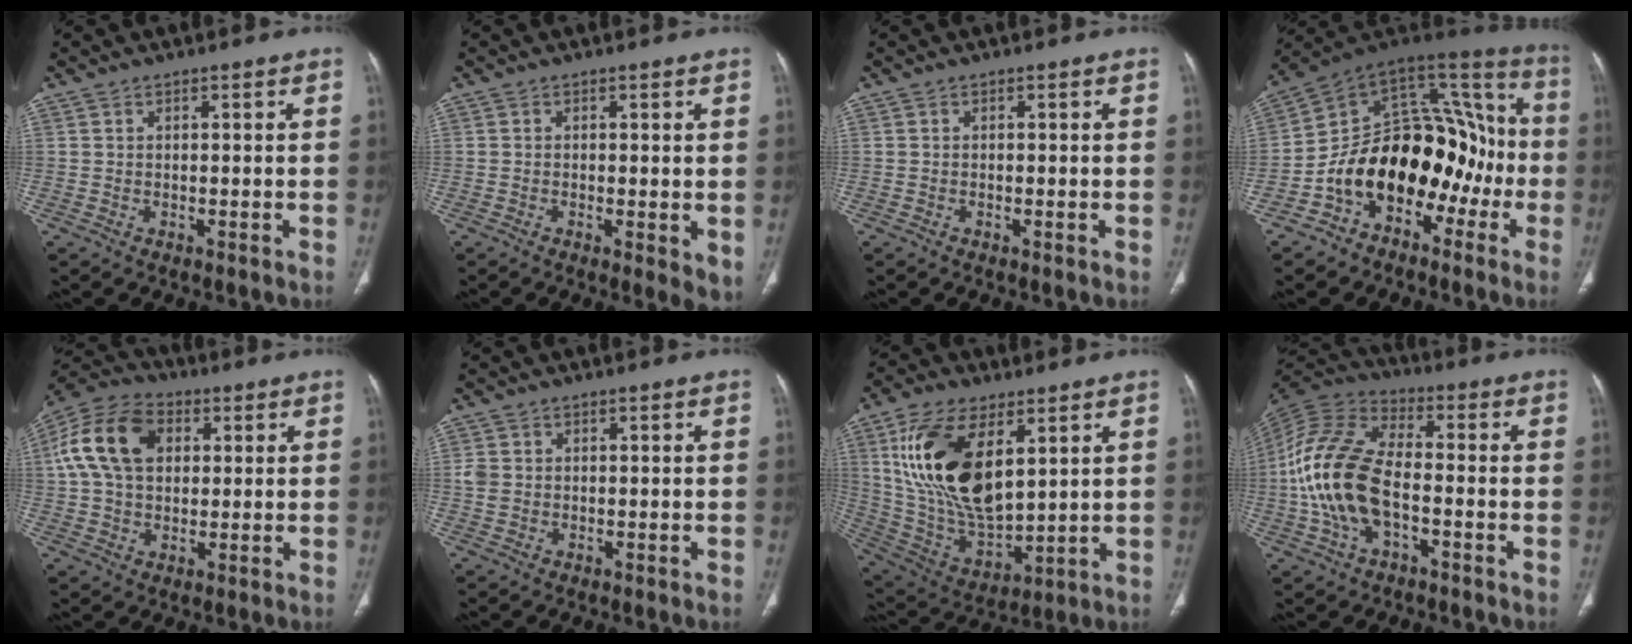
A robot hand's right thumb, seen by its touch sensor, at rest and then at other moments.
{"total": 4.2, "force": [-0.5, 1.5, 3.9], "torque": [-0.053, -0.012, -0.011]}
{"total": 0.0}
{"total": 22.0, "force": [-7.0, 14.4, 15.1], "torque": [-0.178, 0.112, -0.113]}
{"total": 14.9, "force": [3.3, 10.4, 10.3], "torque": [-0.183, 0.019, 0.050]}
{"total": 2.4, "force": [0.1, 2.0, 1.2], "torque": [-0.025, 0.003, 0.004]}
{"total": 21.4, "force": [7.1, 10.9, 17.0], "torque": [-0.310, -0.030, 0.143]}
{"total": 16.5, "force": [-3.1, 9.0, 13.5], "torque": [-0.281, 0.031, -0.063]}